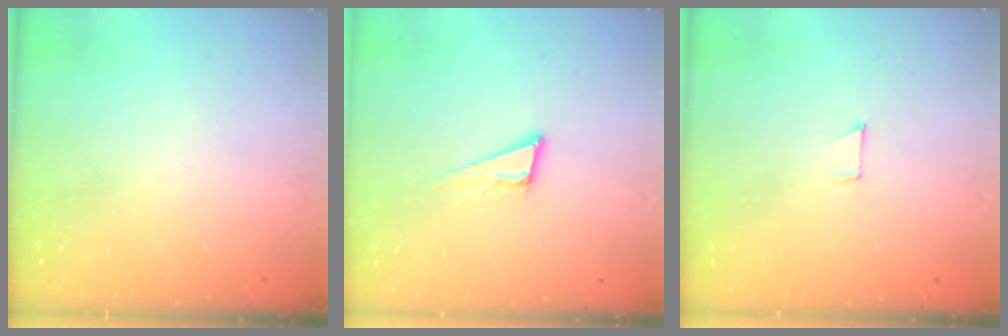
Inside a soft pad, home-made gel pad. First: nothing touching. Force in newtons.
{"total": 8.3, "press": 7.6, "slide": 3.4}
{"total": 3.4, "press": 3.4, "slide": 0.3}